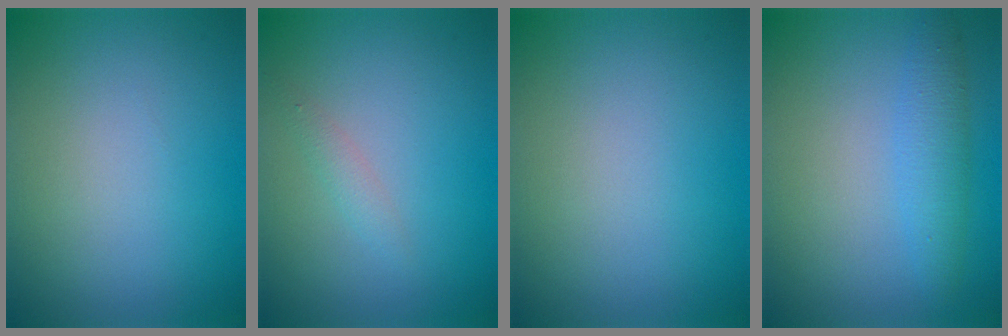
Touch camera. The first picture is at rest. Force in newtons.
{"total": 1.1, "press": 1.1, "slide": 0.1}
{"total": 0.0}
{"total": 2.8, "press": 2.8, "slide": 0.0}